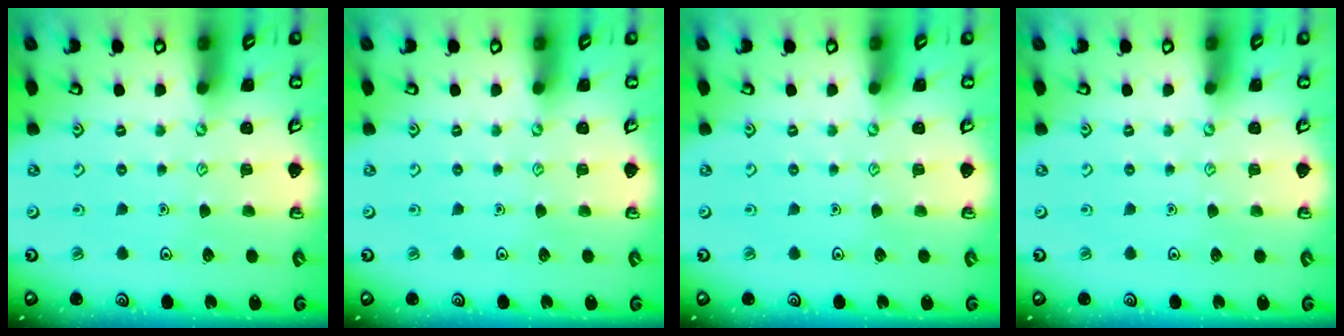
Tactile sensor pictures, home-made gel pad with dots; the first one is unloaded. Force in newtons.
{"total": 0.0}
{"total": 0.0}
{"total": 0.0}